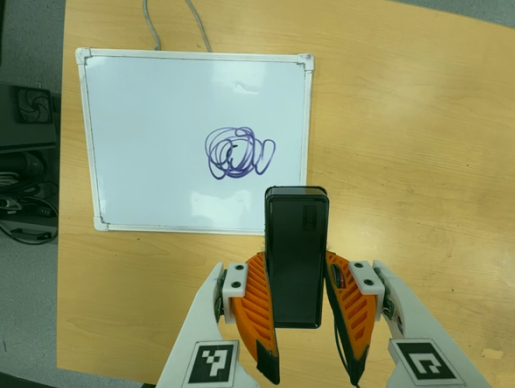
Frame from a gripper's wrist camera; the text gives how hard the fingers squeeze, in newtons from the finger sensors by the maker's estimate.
{"total": 5.2, "left": 3.5, "right": 6.9}